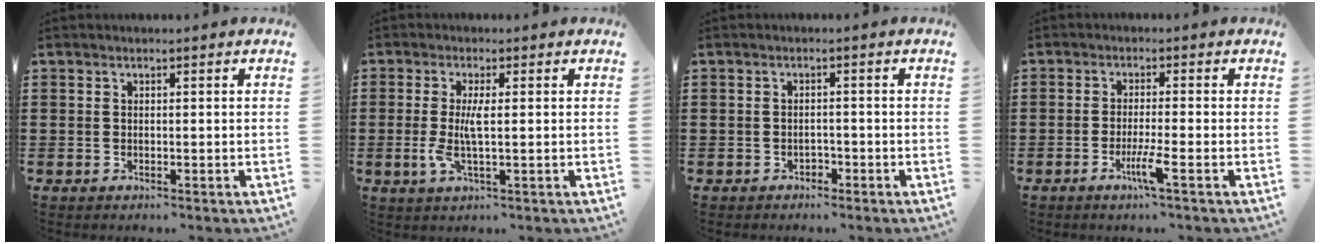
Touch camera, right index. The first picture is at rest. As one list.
[{"total": 4.0, "force": [-0.3, 0.6, 3.9], "torque": [-0.092, -0.010, -0.013]}, {"total": 1.2, "force": [-1.0, 0.5, -0.2], "torque": [-0.002, 0.000, -0.023]}, {"total": 4.2, "force": [-2.1, -0.2, 3.6], "torque": [-0.073, -0.018, -0.040]}]